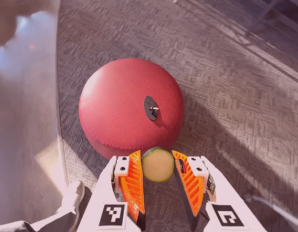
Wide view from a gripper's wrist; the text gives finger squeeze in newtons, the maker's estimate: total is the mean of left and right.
{"total": 6.2, "left": 5.9, "right": 6.5}